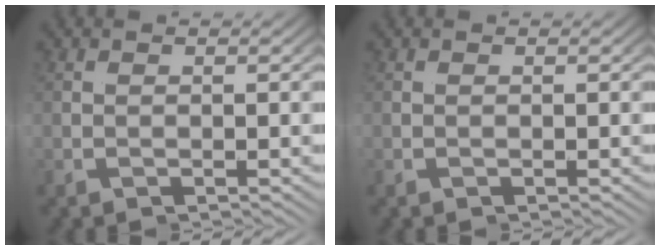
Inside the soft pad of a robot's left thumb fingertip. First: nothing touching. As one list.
[{"total": 0.0}]